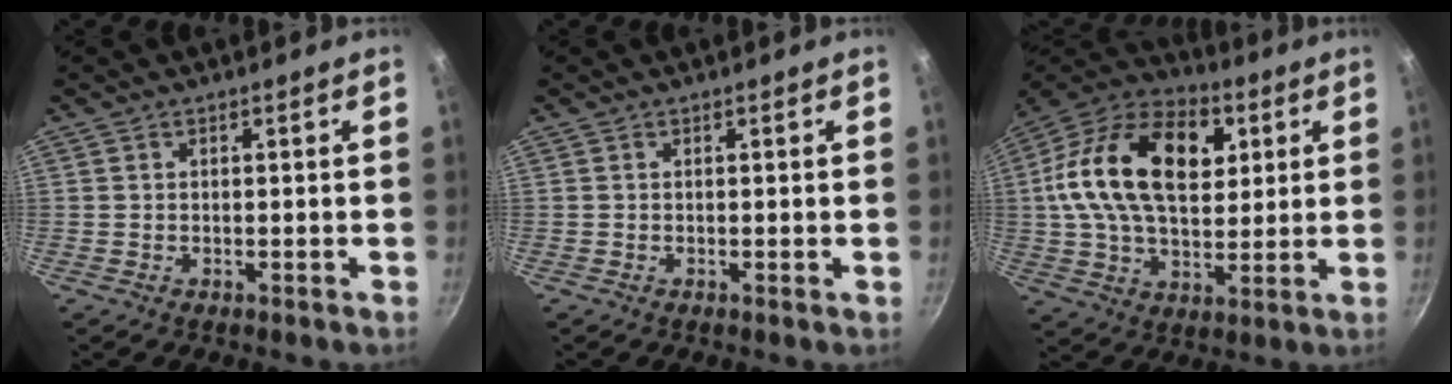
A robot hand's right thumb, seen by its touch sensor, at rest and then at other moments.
{"total": 0.0}
{"total": 24.3, "force": [5.6, 15.0, 18.2], "torque": [-0.300, 0.011, 0.079]}